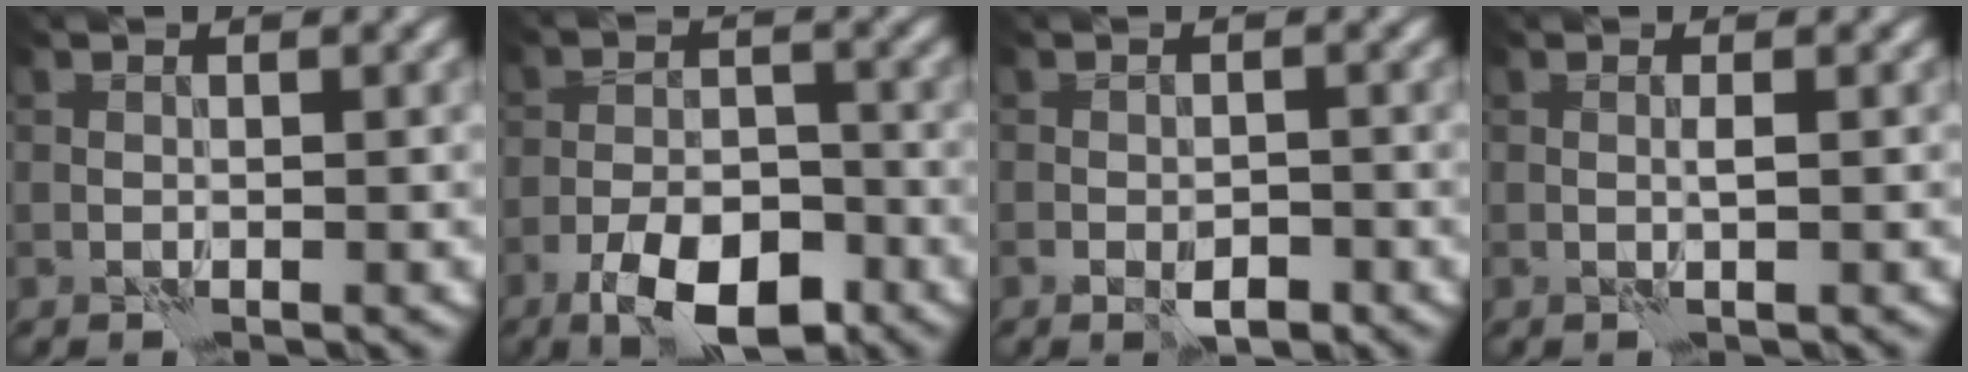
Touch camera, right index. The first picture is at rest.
{"total": 7.3, "force": [-4.5, 2.9, 4.9], "torque": [-0.078, 0.002, -0.083]}
{"total": 2.0, "force": [-1.2, 0.9, 1.4], "torque": [-0.025, 0.000, -0.021]}
{"total": 0.6, "force": [0.1, -0.3, 0.5], "torque": [-0.013, -0.001, 0.000]}